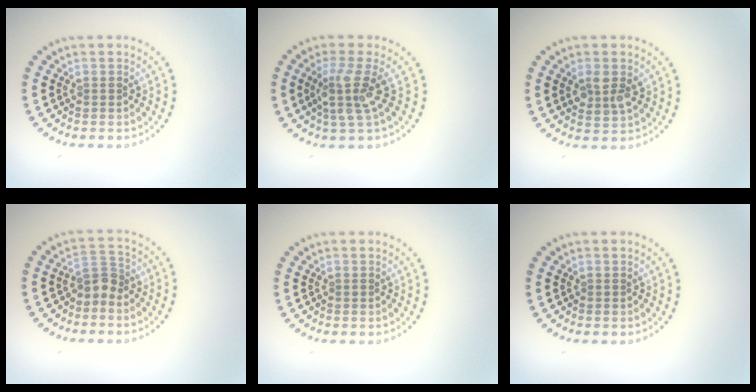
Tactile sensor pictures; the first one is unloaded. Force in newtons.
{"total": 3.2, "press": 2.3, "slide": 2.2}
{"total": 2.4, "press": 2.4, "slide": 0.4}
{"total": 2.1, "press": 1.6, "slide": 1.4}
{"total": 0.0}
{"total": 0.0}